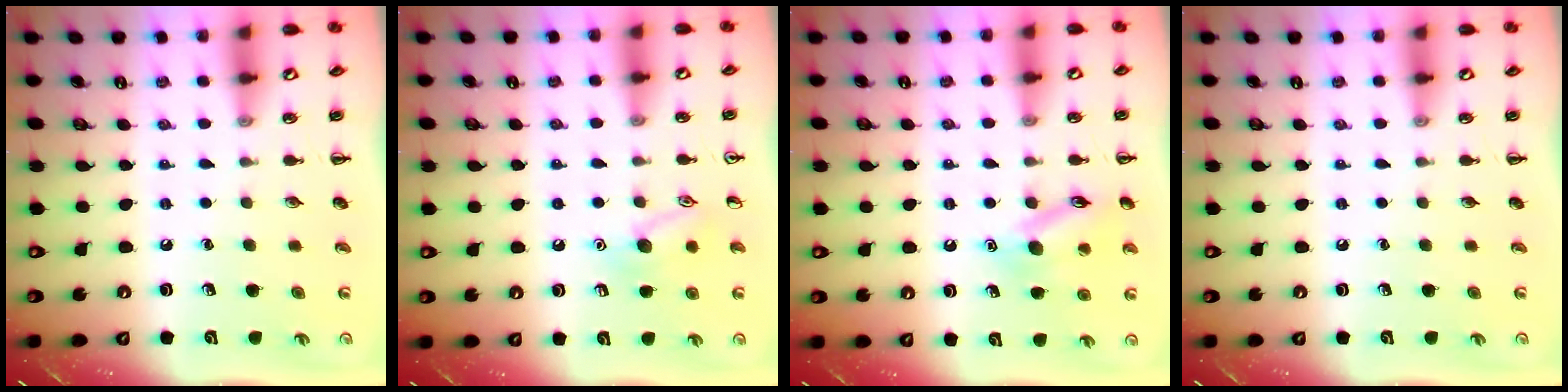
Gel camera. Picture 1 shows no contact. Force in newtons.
{"total": 9.4, "press": 9.4, "slide": 1.0}
{"total": 12.6, "press": 12.6, "slide": 0.7}
{"total": 0.0}